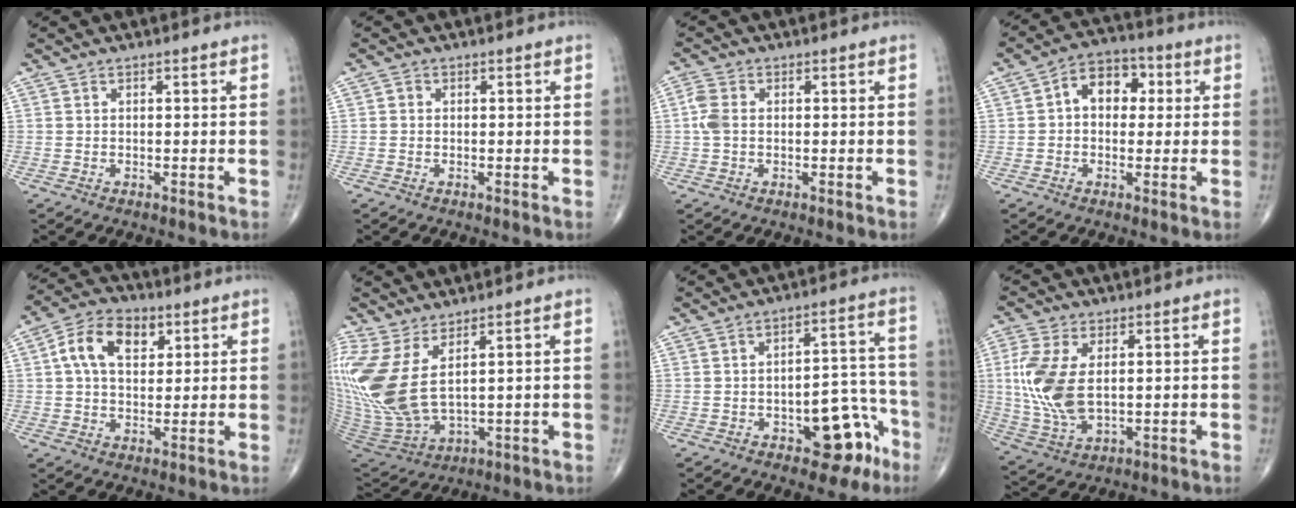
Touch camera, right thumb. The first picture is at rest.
{"total": 0.7, "force": [-0.1, 0.7, 0.3], "torque": [-0.002, 0.002, -0.005]}
{"total": 3.5, "force": [0.1, 2.3, 2.6], "torque": [-0.068, 0.007, -0.003]}
{"total": 8.8, "force": [1.4, 6.2, 6.0], "torque": [-0.061, 0.023, 0.012]}
{"total": 10.6, "force": [3.4, 6.8, 7.5], "torque": [-0.114, 0.008, 0.052]}
{"total": 14.3, "force": [4.2, 5.9, 12.4], "torque": [-0.297, -0.030, 0.103]}
{"total": 11.2, "force": [-5.5, 5.8, 7.8], "torque": [-0.055, 0.051, -0.066]}
{"total": 12.4, "force": [1.5, 6.8, 10.3], "torque": [-0.234, -0.008, 0.038]}